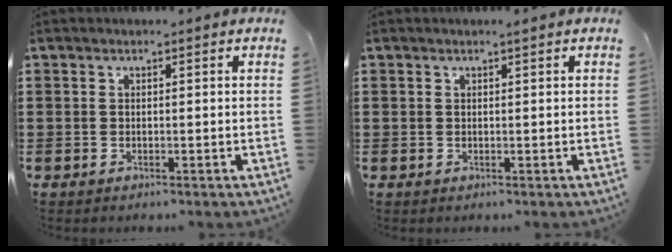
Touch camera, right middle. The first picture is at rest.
{"total": 0.0}